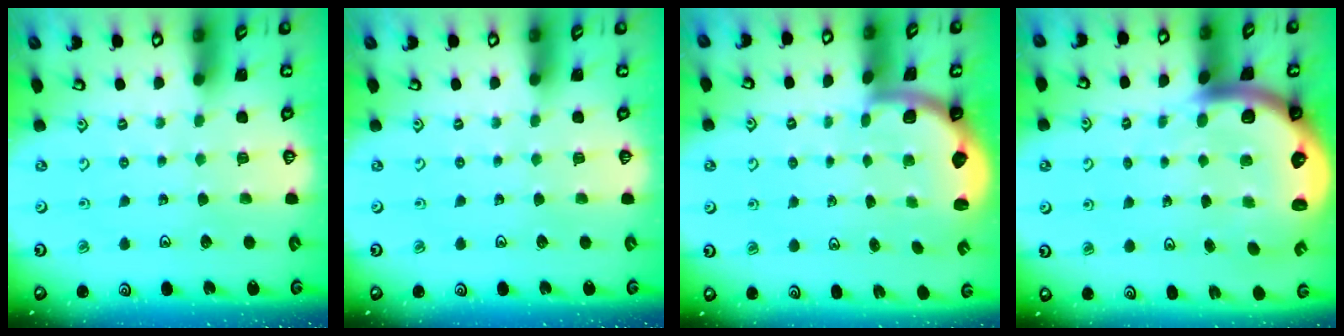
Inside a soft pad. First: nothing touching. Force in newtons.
{"total": 0.0}
{"total": 1.9, "press": 1.8, "slide": 0.5}
{"total": 9.6, "press": 9.5, "slide": 1.8}